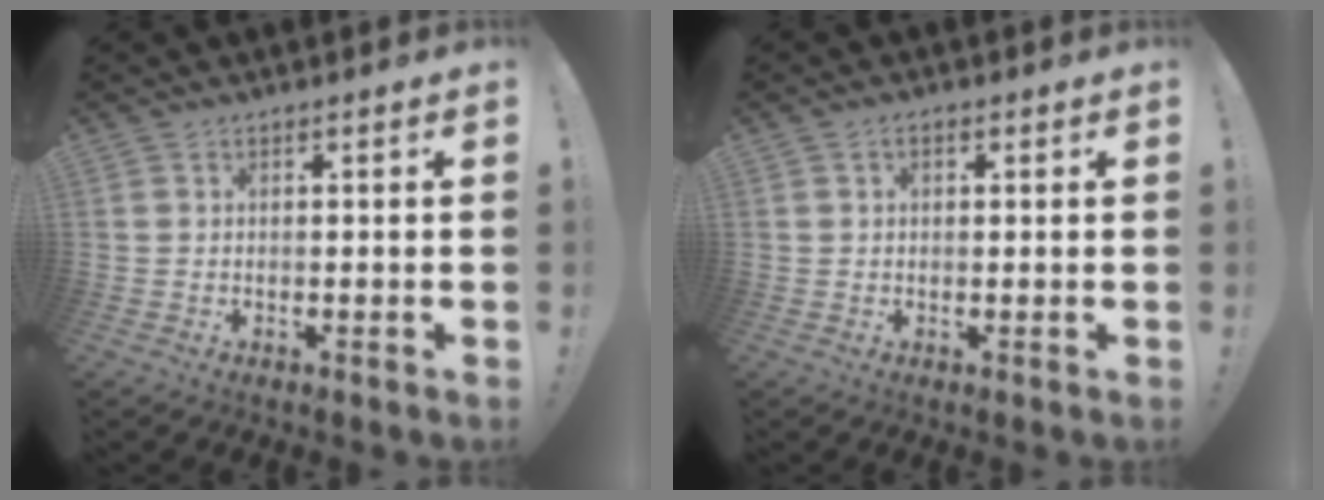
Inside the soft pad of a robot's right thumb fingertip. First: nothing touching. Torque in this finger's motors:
{"motor_torque": [-0.18, -0.12, -0.11, -0.13, 0.07]}